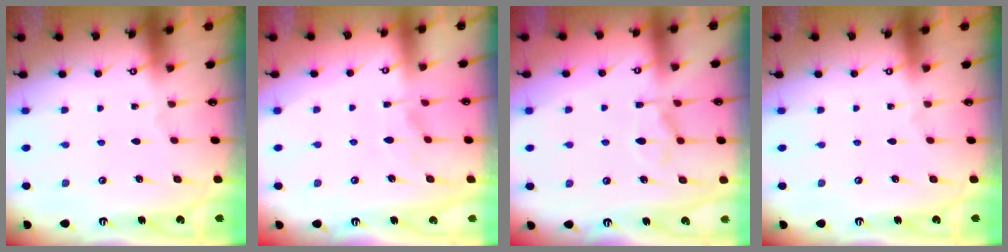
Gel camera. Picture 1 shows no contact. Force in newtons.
{"total": 4.9, "press": 4.7, "slide": 1.3}
{"total": 2.0, "press": 1.5, "slide": 1.3}
{"total": 0.0}